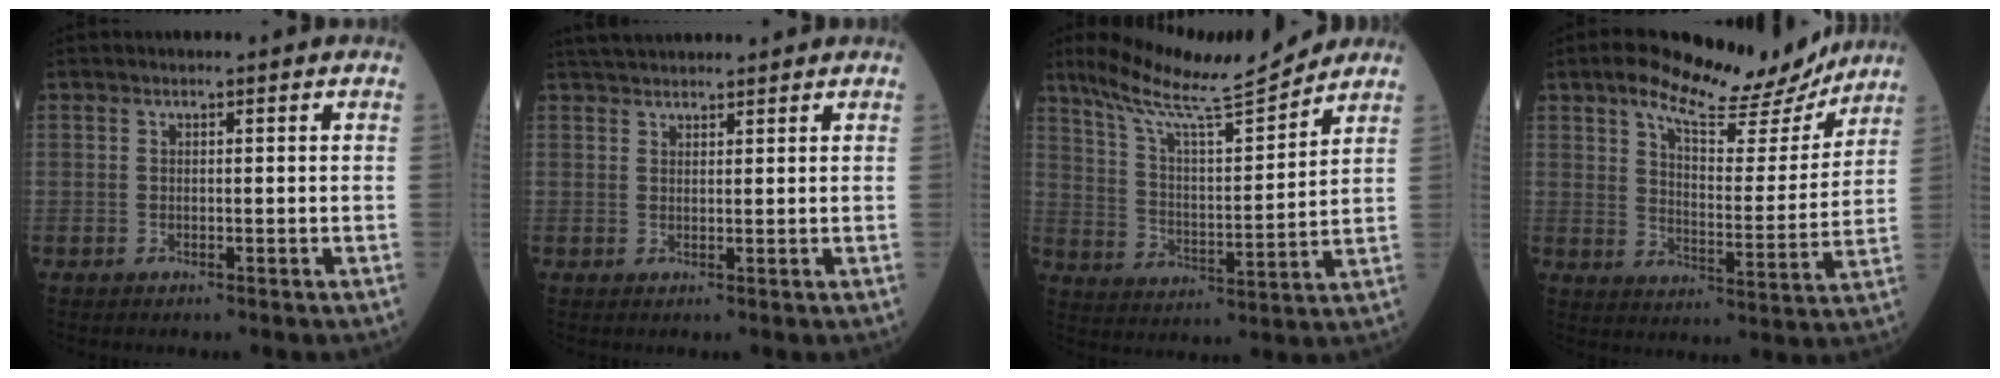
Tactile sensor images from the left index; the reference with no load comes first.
{"total": 6.4, "force": [5.9, 1.0, 2.2], "torque": [-0.035, 0.039, 0.098]}
{"total": 14.7, "force": [13.2, 0.4, 6.6], "torque": [-0.122, 0.001, 0.224]}
{"total": 16.1, "force": [13.0, 4.3, 8.4], "torque": [-0.122, -0.001, 0.189]}